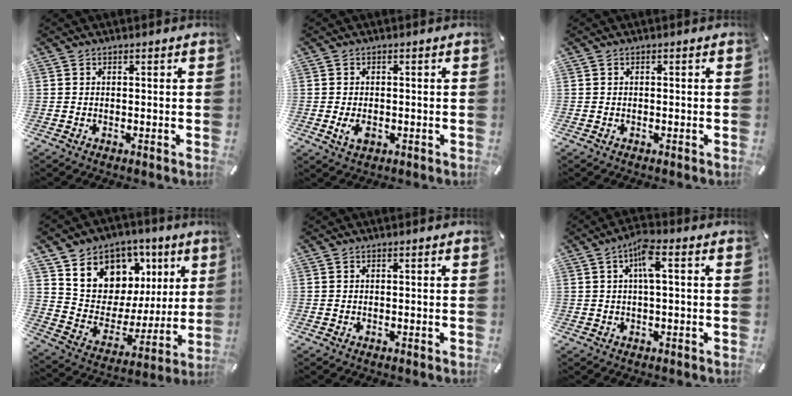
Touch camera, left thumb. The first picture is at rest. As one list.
[{"total": 3.1, "force": [-0.7, 2.0, 2.2], "torque": [-0.045, -0.007, -0.016]}, {"total": 0.0}, {"total": 10.3, "force": [5.1, 8.9, 1.2], "torque": [-0.023, -0.065, 0.097]}, {"total": 0.0}, {"total": 5.9, "force": [1.0, 1.6, 5.6], "torque": [-0.102, 0.007, 0.014]}]